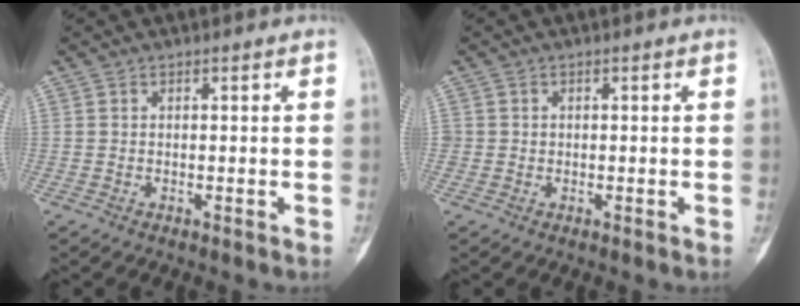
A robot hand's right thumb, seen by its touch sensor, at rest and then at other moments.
{"total": 0.8, "force": [0.1, 0.8, -0.1], "torque": [0.013, 0.006, -0.001]}